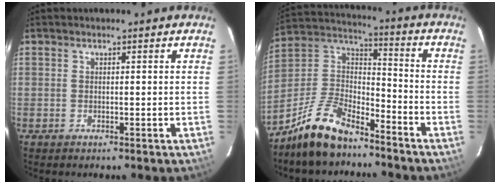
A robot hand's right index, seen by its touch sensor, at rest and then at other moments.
{"total": 14.6, "force": [-10.9, 5.4, 8.1], "torque": [-0.182, 0.021, -0.207]}